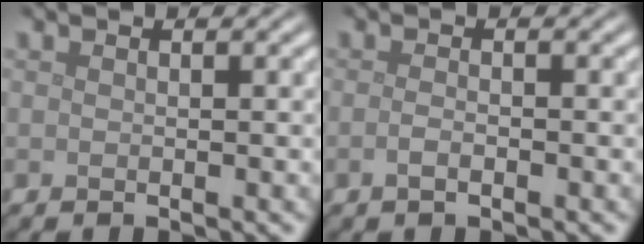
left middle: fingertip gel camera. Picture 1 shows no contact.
{"total": 1.0, "force": [-0.5, 0.4, 0.8], "torque": [-0.018, 0.000, -0.010]}